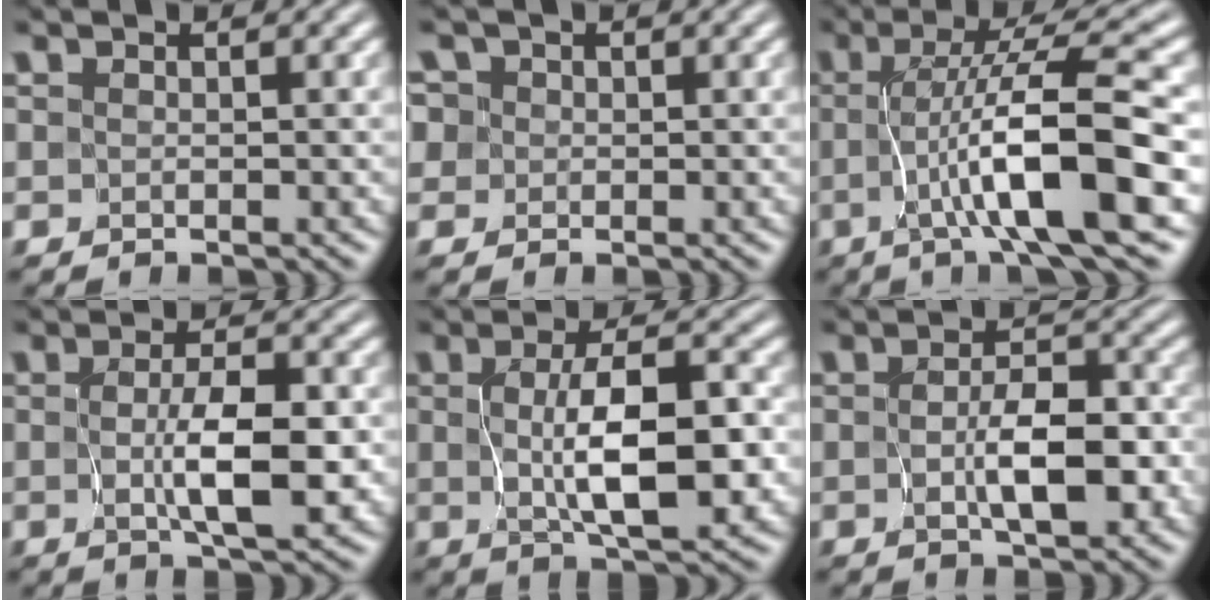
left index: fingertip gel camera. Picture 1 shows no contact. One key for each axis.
{"total": 3.7, "fx": 1.4, "fy": 3.1, "fz": 1.3, "tx": -0.019, "ty": 0.022, "tz": 0.000}
{"total": 9.4, "fx": -1.2, "fy": 1.4, "fz": 9.2, "tx": -0.137, "ty": 0.009, "tz": -0.023}
{"total": 5.0, "fx": -0.5, "fy": 1.5, "fz": 4.7, "tx": -0.086, "ty": -0.007, "tz": -0.005}
{"total": 7.2, "fx": -0.3, "fy": 2.5, "fz": 6.8, "tx": -0.111, "ty": -0.002, "tz": -0.002}
{"total": 4.7, "fx": -0.8, "fy": 2.1, "fz": 4.1, "tx": -0.072, "ty": -0.006, "tz": -0.011}